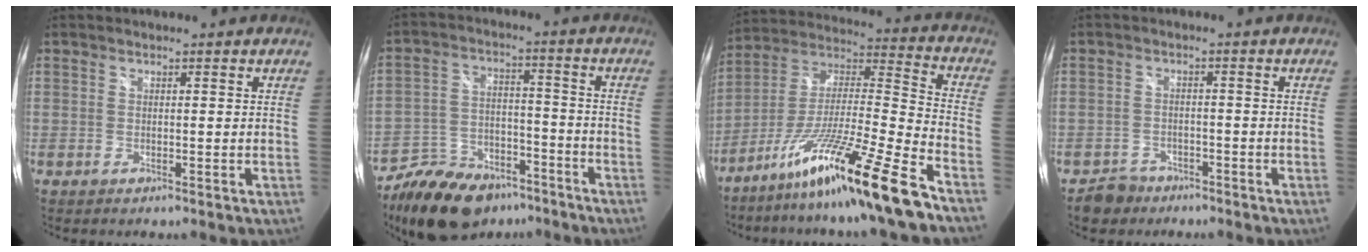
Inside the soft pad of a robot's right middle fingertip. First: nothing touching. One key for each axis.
{"total": 17.4, "fx": -13.0, "fy": 8.8, "fz": 7.5, "tx": -0.166, "ty": 0.011, "tz": -0.202}
{"total": 21.4, "fx": -14.9, "fy": -1.1, "fz": 15.3, "tx": -0.250, "ty": -0.035, "tz": -0.258}
{"total": 4.5, "fx": -3.4, "fy": 2.9, "fz": 0.5, "tx": -0.026, "ty": 0.009, "tz": -0.055}